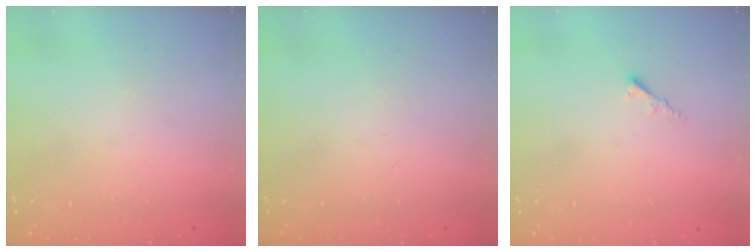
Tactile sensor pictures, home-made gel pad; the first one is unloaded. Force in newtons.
{"total": 0.0}
{"total": 1.8, "press": 1.7, "slide": 0.5}